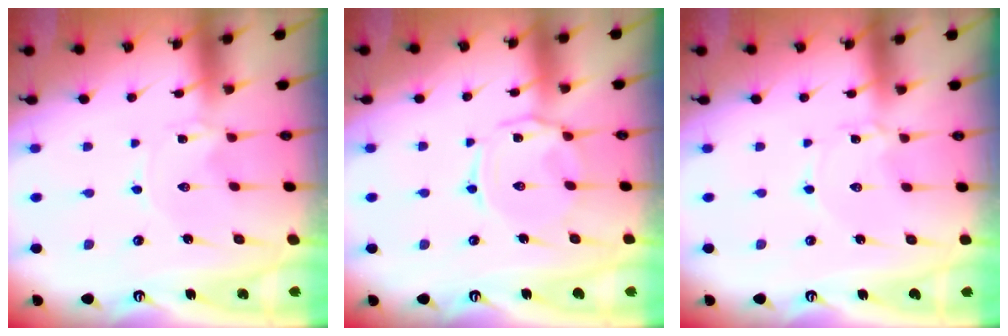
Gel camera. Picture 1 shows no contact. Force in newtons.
{"total": 5.6, "press": 5.6, "slide": 0.6}
{"total": 1.2, "press": 1.2, "slide": 0.1}